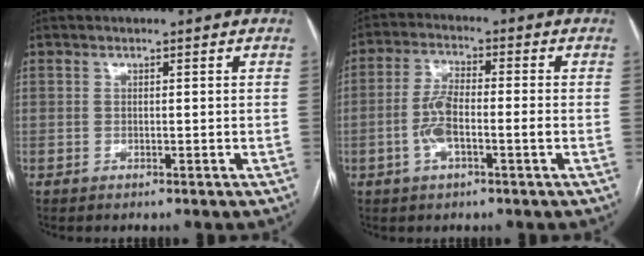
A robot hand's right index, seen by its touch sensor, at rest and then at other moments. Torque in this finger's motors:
{"motor_torque": [1.06, -0.07, 0.63, 0.13]}